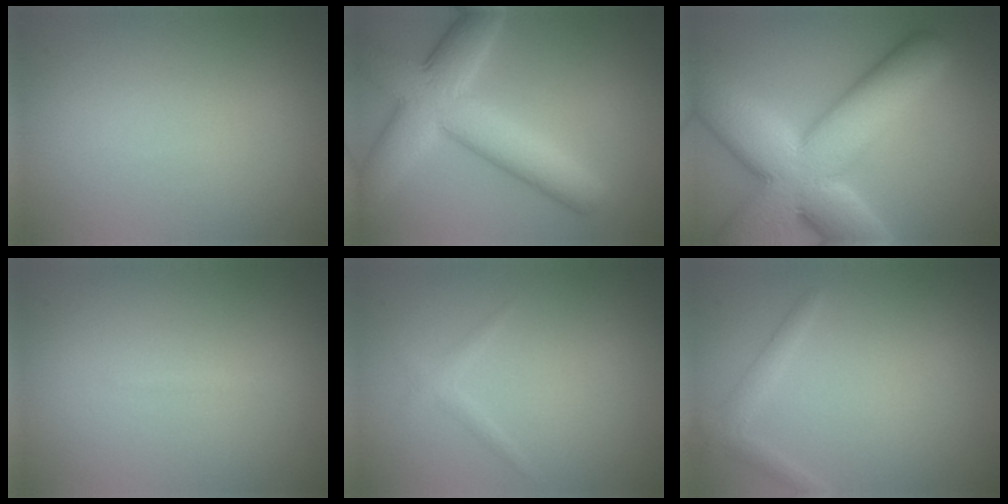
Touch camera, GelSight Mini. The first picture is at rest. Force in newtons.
{"total": 8.5, "press": 8.5, "slide": 0.2}
{"total": 14.7, "press": 14.7, "slide": 1.0}
{"total": 0.8, "press": 0.7, "slide": 0.1}
{"total": 0.9, "press": 0.9, "slide": 0.1}
{"total": 1.4, "press": 1.4, "slide": 0.0}